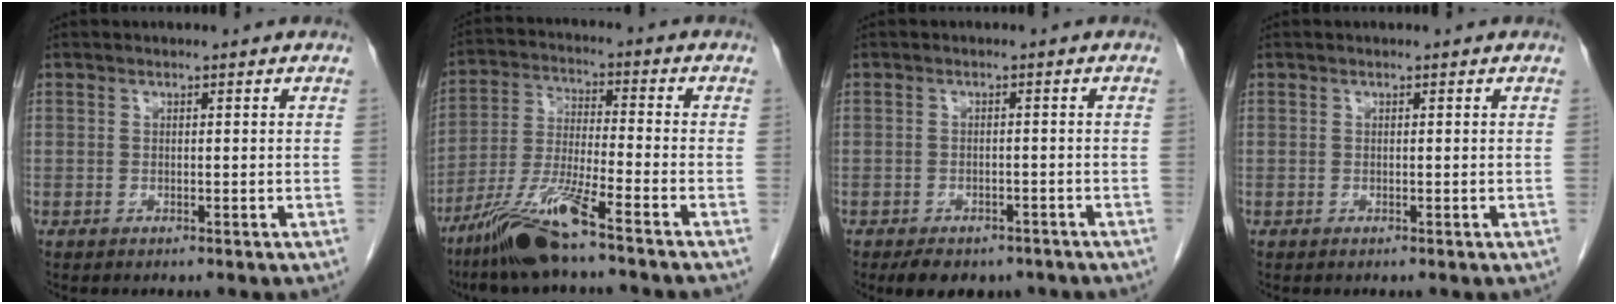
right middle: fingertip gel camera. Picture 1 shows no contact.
{"total": 11.6, "force": [-8.3, -0.2, 8.1], "torque": [-0.170, -0.029, -0.157]}
{"total": 7.5, "force": [-5.9, 3.7, 3.0], "torque": [-0.035, 0.003, -0.075]}
{"total": 0.0}